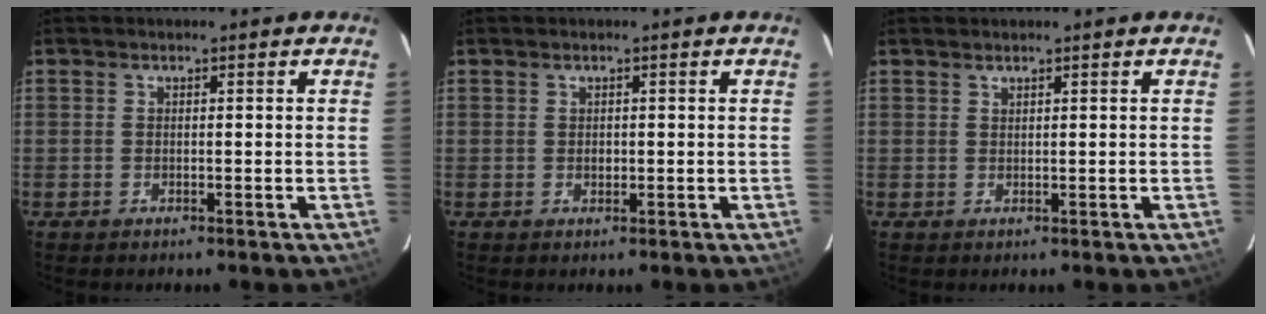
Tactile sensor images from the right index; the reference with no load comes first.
{"total": 0.7, "force": [0.2, 0.6, 0.3], "torque": [-0.004, 0.003, 0.005]}
{"total": 0.7, "force": [0.7, 0.0, 0.1], "torque": [-0.002, 0.001, 0.014]}